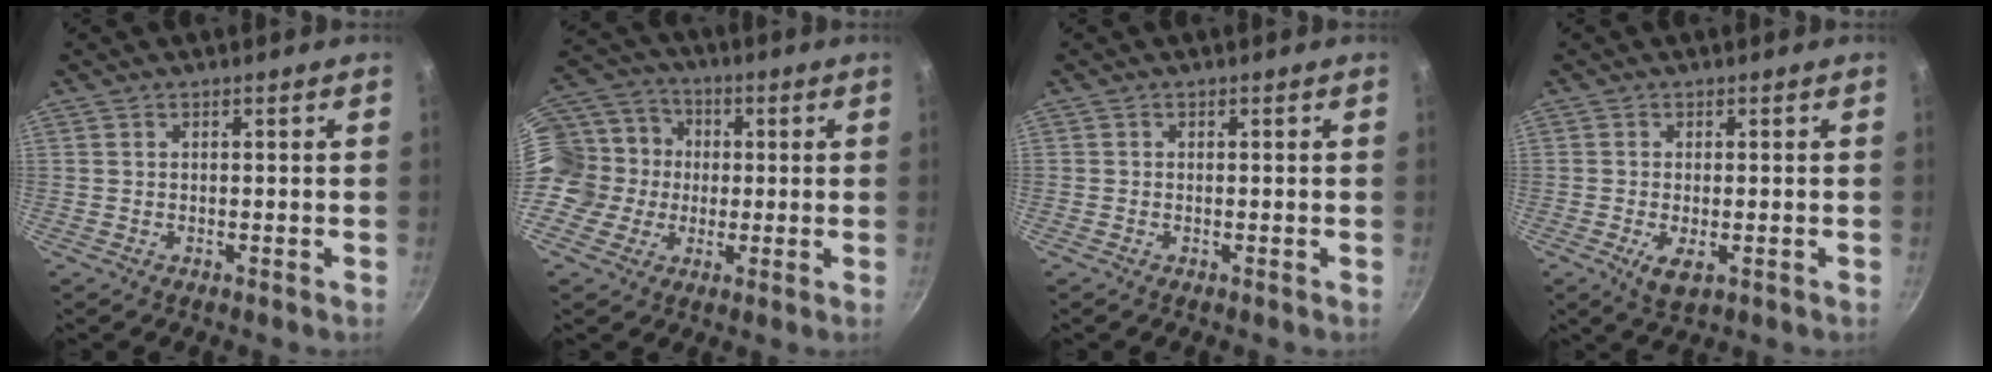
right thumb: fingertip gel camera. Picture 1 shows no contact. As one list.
[{"total": 13.9, "force": [0.0, 12.5, 6.2], "torque": [-0.095, 0.030, -0.011]}, {"total": 0.0}, {"total": 4.3, "force": [-1.3, 1.8, 3.6], "torque": [-0.069, -0.010, -0.019]}]